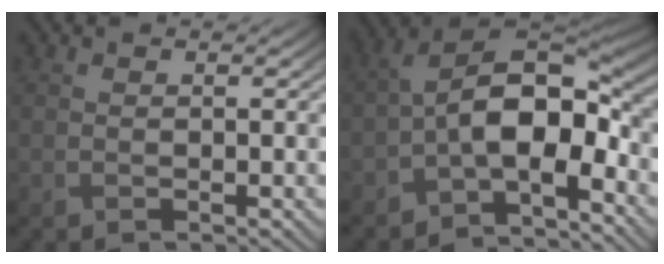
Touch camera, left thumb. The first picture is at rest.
{"total": 11.1, "force": [-3.0, 5.8, 9.0], "torque": [-0.153, -0.001, -0.066]}